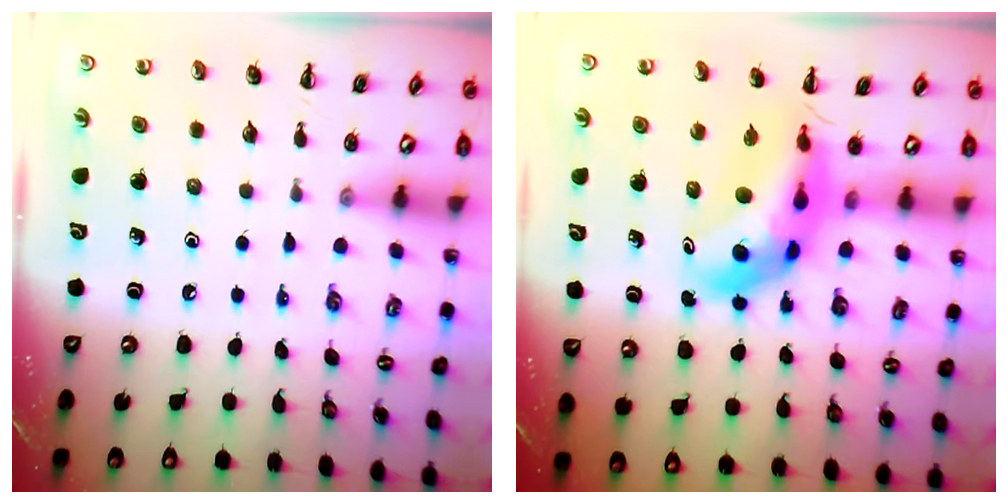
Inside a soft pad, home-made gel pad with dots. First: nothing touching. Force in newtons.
{"total": 8.7, "press": 8.2, "slide": 2.8}